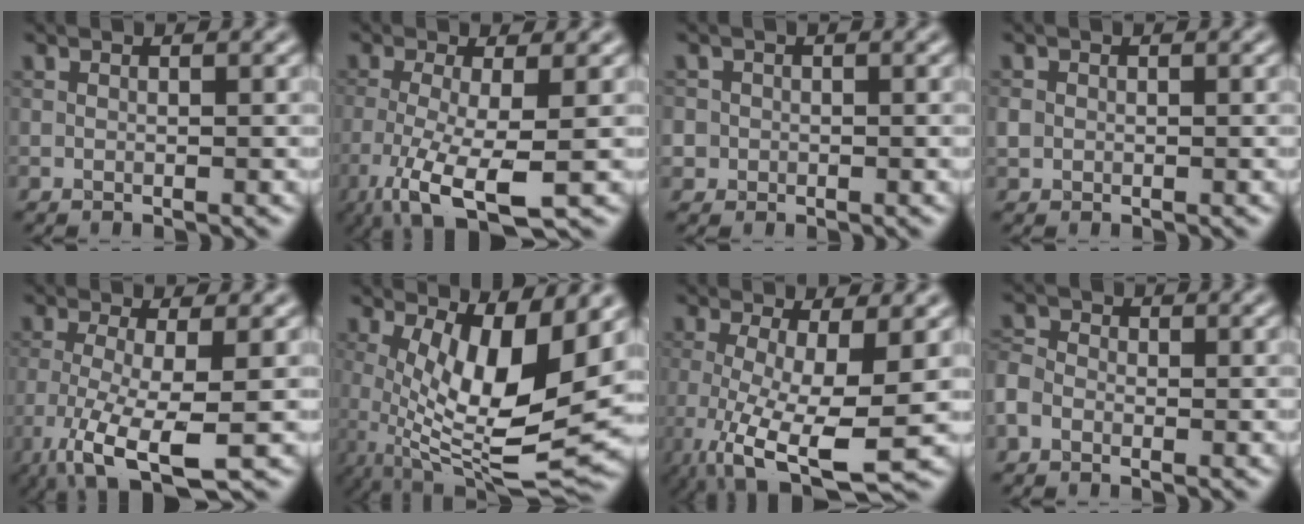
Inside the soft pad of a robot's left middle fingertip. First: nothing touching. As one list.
[{"total": 7.2, "force": [-3.1, 1.9, 6.2], "torque": [-0.129, -0.015, -0.058]}, {"total": 1.9, "force": [-0.3, 1.9, 0.2], "torque": [0.007, 0.008, -0.011]}, {"total": 1.1, "force": [0.0, 1.0, 0.3], "torque": [-0.003, -0.001, -0.005]}, {"total": 7.4, "force": [-3.3, 1.9, 6.3], "torque": [-0.131, -0.015, -0.064]}, {"total": 10.7, "force": [1.0, 3.3, 10.1], "torque": [-0.178, -0.021, 0.024]}, {"total": 8.5, "force": [-2.1, 2.2, 7.9], "torque": [-0.153, -0.026, -0.031]}, {"total": 2.3, "force": [-1.1, 1.7, 1.0], "torque": [-0.027, 0.002, -0.031]}]